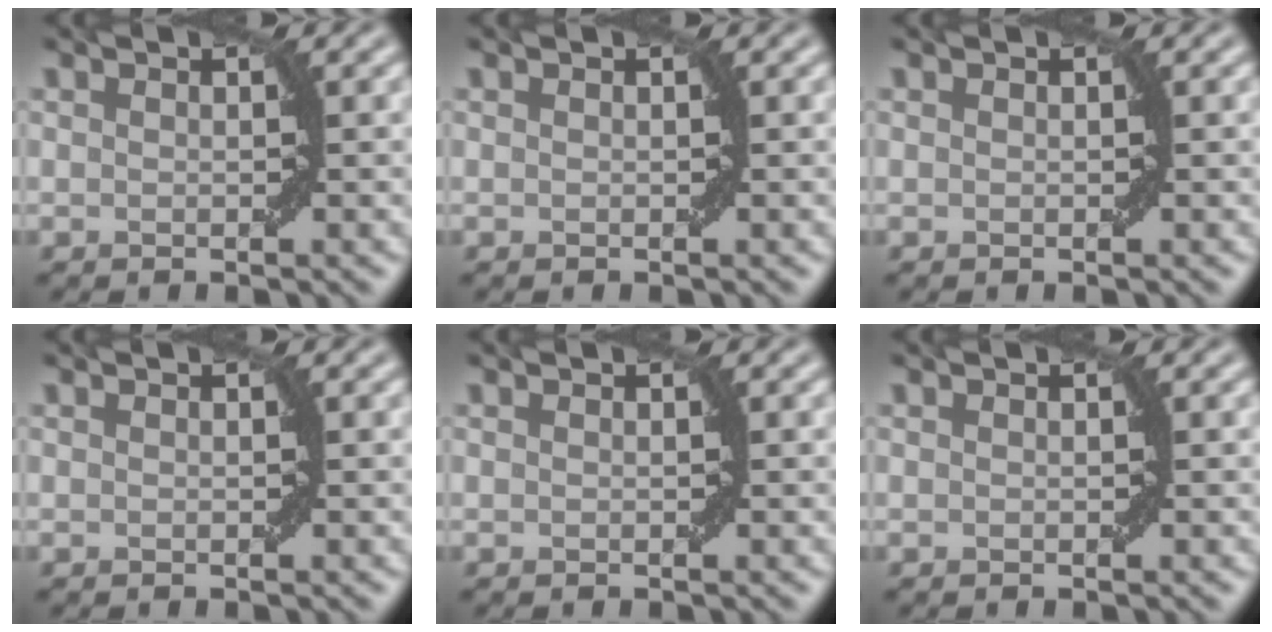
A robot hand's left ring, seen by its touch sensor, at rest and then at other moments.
{"total": 0.0}
{"total": 0.0}
{"total": 0.0}
{"total": 0.0}
{"total": 0.0}